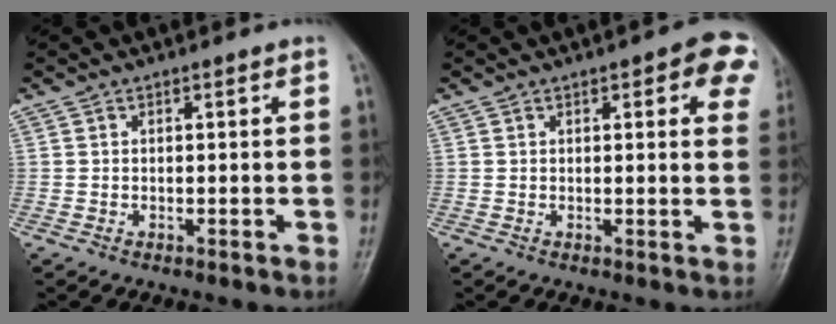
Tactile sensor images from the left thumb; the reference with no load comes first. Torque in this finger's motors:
{"motor_torque": [0.09, 0.09, 0.15, 0.21, 0.10]}